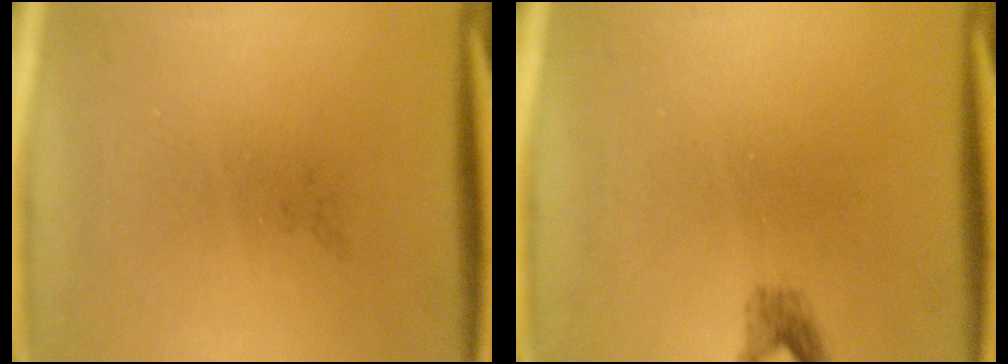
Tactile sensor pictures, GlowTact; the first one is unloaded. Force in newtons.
{"total": 1.5}